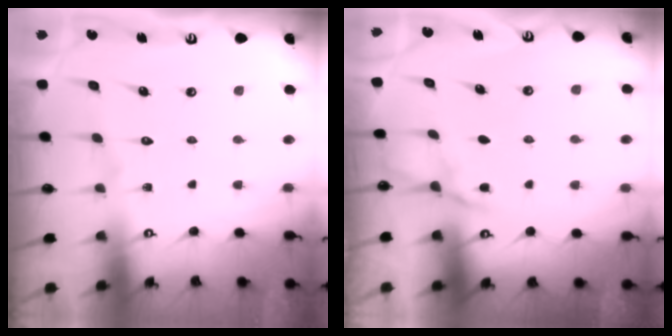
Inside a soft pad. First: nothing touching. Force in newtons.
{"total": 3.6, "press": 3.6, "slide": 0.5}